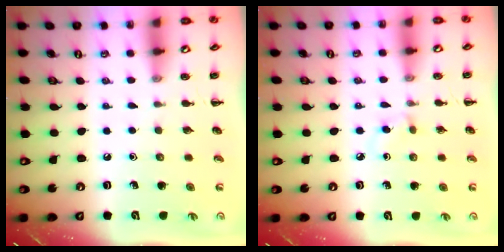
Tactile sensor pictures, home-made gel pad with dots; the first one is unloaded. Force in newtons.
{"total": 1.8, "press": 1.6, "slide": 0.8}